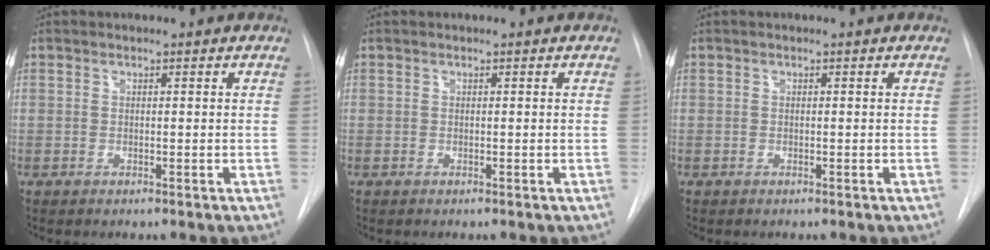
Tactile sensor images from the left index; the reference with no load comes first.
{"total": 0.0}
{"total": 0.0}